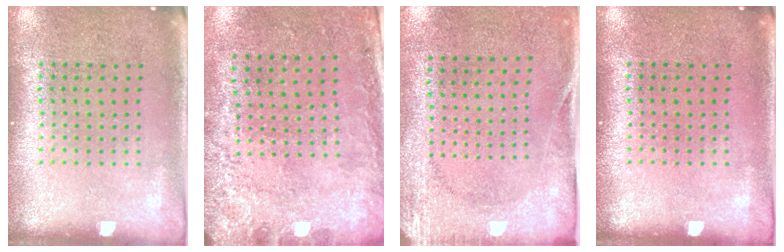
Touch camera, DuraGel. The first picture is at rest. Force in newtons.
{"total": 2.7, "press": 2.1, "slide": 1.6}
{"total": 2.7, "press": 2.1, "slide": 1.7}
{"total": 0.0}